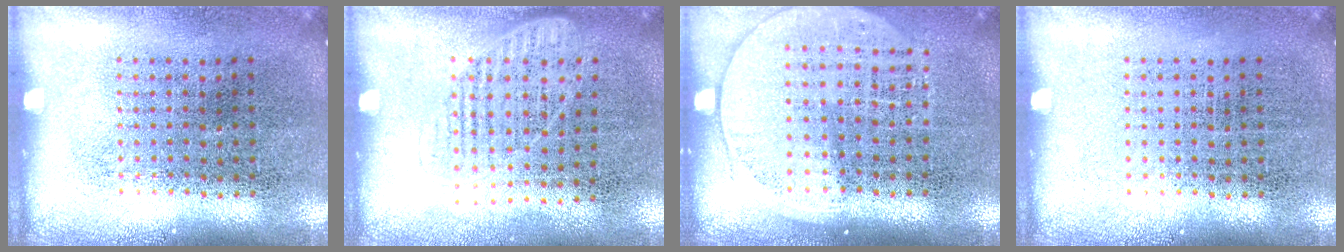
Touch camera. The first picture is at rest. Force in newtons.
{"total": 1.2, "press": 1.0, "slide": 0.7}
{"total": 1.4, "press": 1.3, "slide": 0.6}
{"total": 0.0}